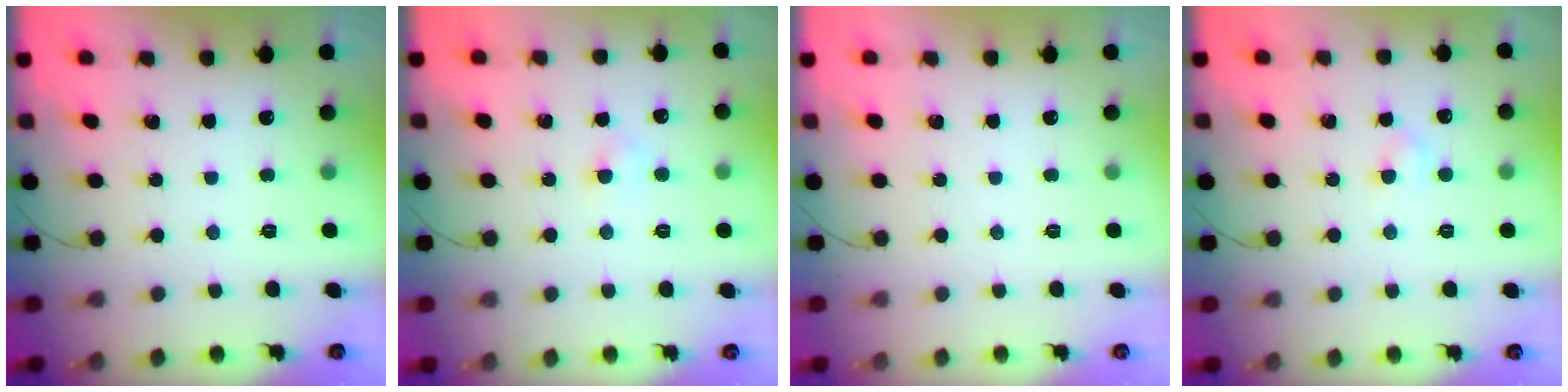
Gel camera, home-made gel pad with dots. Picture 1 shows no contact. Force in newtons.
{"total": 2.9, "press": 2.7, "slide": 1.1}
{"total": 0.0}
{"total": 2.3, "press": 2.1, "slide": 1.0}